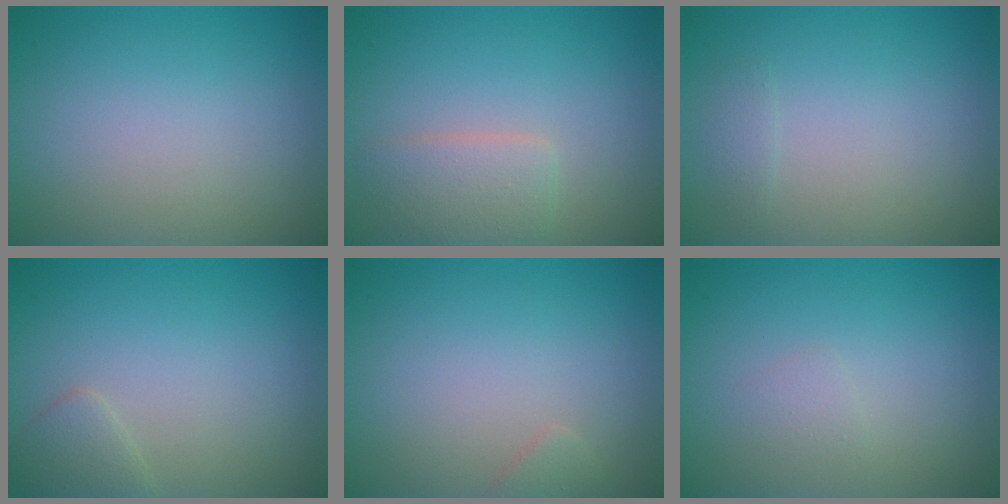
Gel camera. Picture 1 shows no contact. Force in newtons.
{"total": 2.6, "press": 2.6, "slide": 0.1}
{"total": 0.6, "press": 0.6, "slide": 0.0}
{"total": 1.6, "press": 1.6, "slide": 0.0}
{"total": 0.8, "press": 0.8, "slide": 0.1}
{"total": 0.8, "press": 0.8, "slide": 0.0}